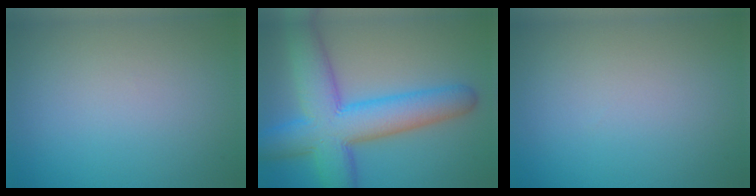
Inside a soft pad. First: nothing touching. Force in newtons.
{"total": 10.4, "press": 10.4, "slide": 0.2}
{"total": 0.0}